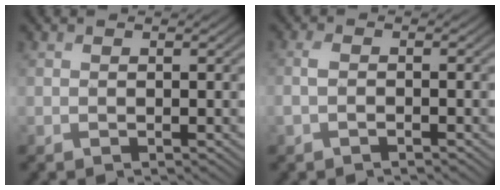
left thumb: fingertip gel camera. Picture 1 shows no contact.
{"total": 1.6, "force": [-0.7, 0.6, 1.3], "torque": [-0.031, 0.001, -0.018]}